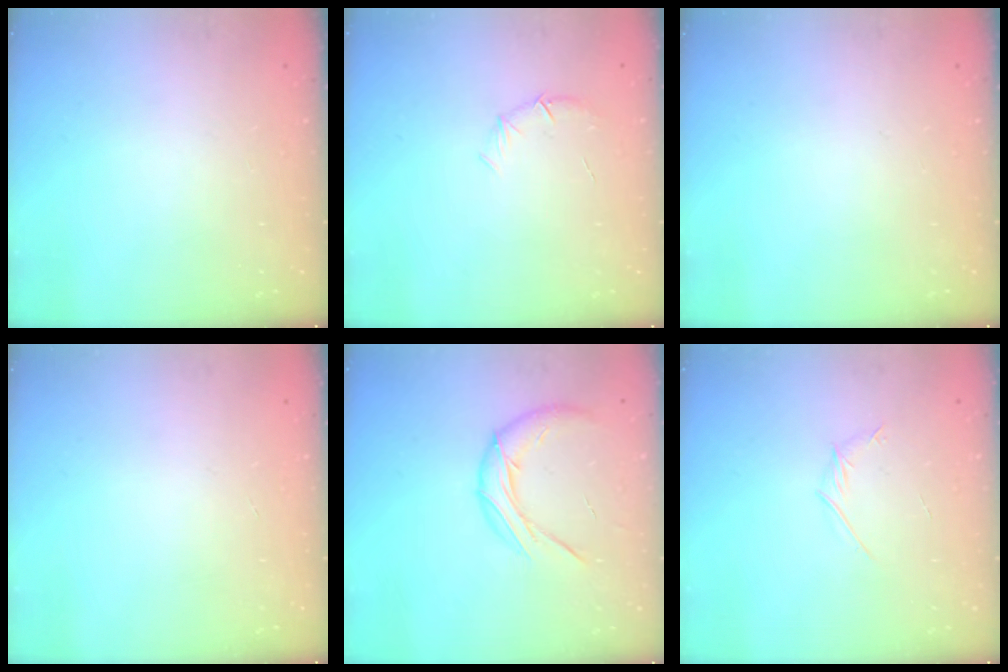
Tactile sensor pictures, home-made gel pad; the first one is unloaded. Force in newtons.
{"total": 6.7, "press": 6.5, "slide": 1.6}
{"total": 0.0}
{"total": 0.0}
{"total": 11.6, "press": 11.5, "slide": 1.5}
{"total": 3.2, "press": 3.0, "slide": 0.9}